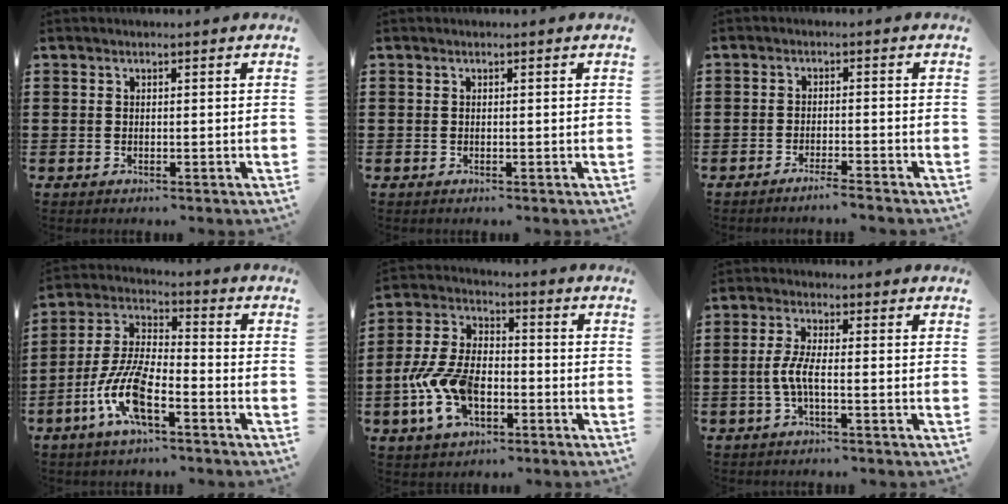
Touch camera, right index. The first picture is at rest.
{"total": 0.0}
{"total": 2.3, "force": [-2.1, -0.4, 0.8], "torque": [-0.014, 0.000, -0.041]}
{"total": 9.8, "force": [-4.6, 3.2, 8.0], "torque": [-0.193, -0.008, -0.092]}
{"total": 10.1, "force": [-3.3, 5.7, 7.7], "torque": [-0.194, -0.003, -0.064]}
{"total": 4.0, "force": [-1.1, 0.6, 3.8], "torque": [-0.097, -0.009, -0.032]}